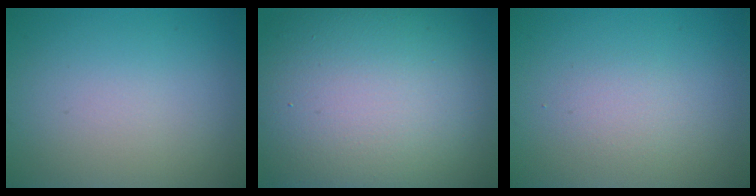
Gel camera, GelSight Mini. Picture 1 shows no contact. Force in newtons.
{"total": 16.9, "press": 16.8, "slide": 1.4}
{"total": 1.4, "press": 1.4, "slide": 0.1}